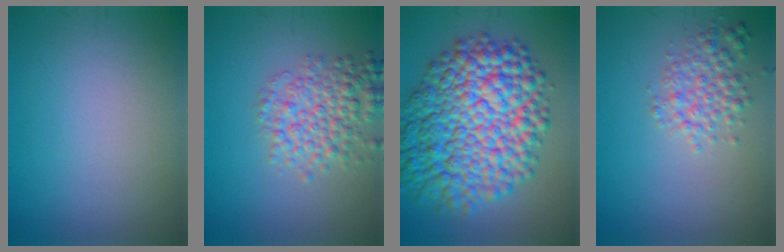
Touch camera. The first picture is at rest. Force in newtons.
{"total": 4.4, "press": 4.4, "slide": 0.1}
{"total": 14.2, "press": 14.2, "slide": 0.2}
{"total": 2.8, "press": 2.8, "slide": 0.1}